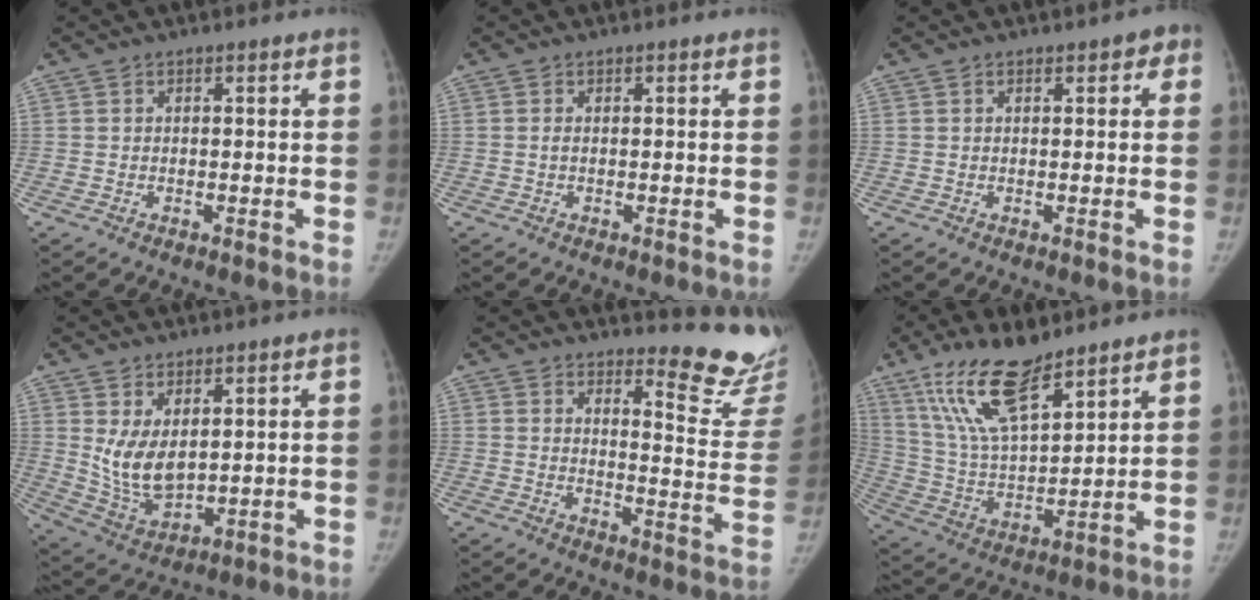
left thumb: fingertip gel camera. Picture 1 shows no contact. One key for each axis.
{"total": 0.6, "fx": 0.1, "fy": 0.2, "fz": 0.5, "tx": -0.017, "ty": 0.001, "tz": 0.002}
{"total": 2.6, "fx": 1.0, "fy": 1.3, "fz": 2.0, "tx": -0.010, "ty": 0.008, "tz": 0.007}
{"total": 8.5, "fx": 2.4, "fy": 5.0, "fz": 6.5, "tx": -0.108, "ty": -0.027, "tz": 0.066}
{"total": 13.9, "fx": 13.2, "fy": 2.1, "fz": 3.5, "tx": -0.012, "ty": -0.173, "tz": 0.145}
{"total": 17.2, "fx": 11.7, "fy": 5.8, "fz": 11.2, "tx": -0.190, "ty": -0.054, "tz": 0.231}